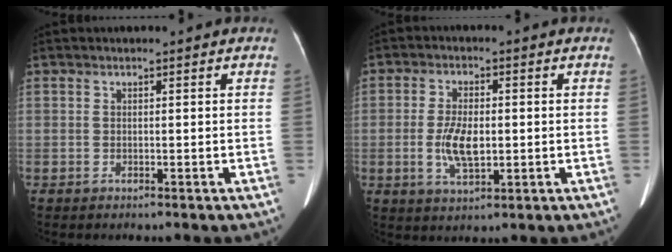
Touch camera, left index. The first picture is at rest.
{"total": 6.2, "force": [-0.8, 2.6, 5.6], "torque": [-0.119, 0.001, -0.010]}